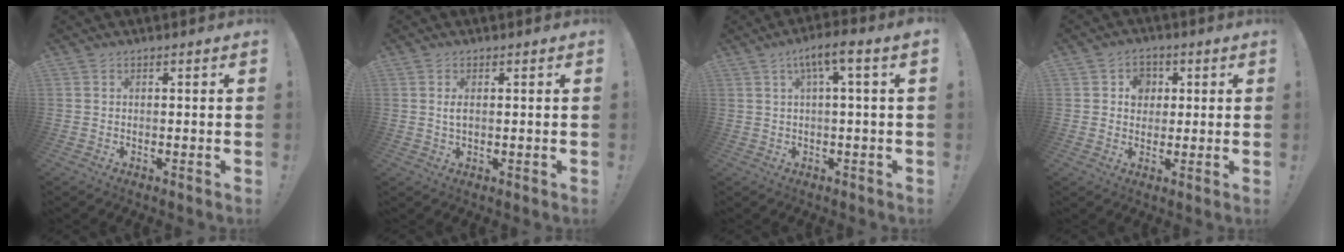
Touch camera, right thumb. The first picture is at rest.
{"total": 2.1, "force": [0.4, 0.9, 1.8], "torque": [-0.022, -0.004, 0.003]}
{"total": 6.9, "force": [2.1, 0.4, 6.5], "torque": [-0.114, -0.006, 0.032]}
{"total": 6.5, "force": [1.5, 5.8, 2.4], "torque": [-0.031, 0.000, 0.030]}